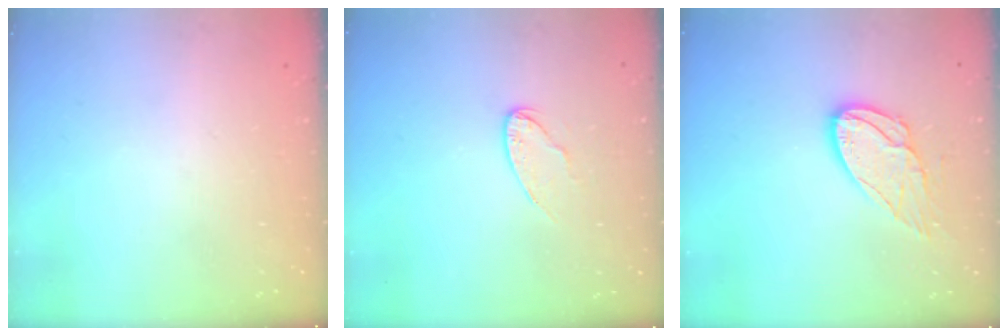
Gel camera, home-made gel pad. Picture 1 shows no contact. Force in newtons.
{"total": 7.3, "press": 7.3, "slide": 0.2}
{"total": 11.0, "press": 10.9, "slide": 0.5}